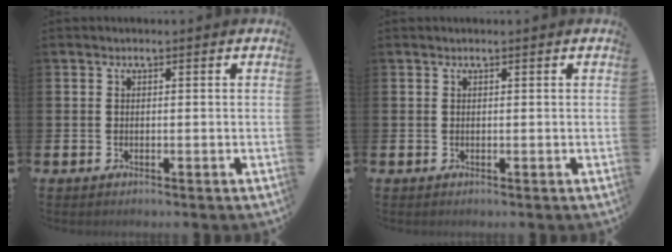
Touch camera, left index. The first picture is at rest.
{"total": 0.0}